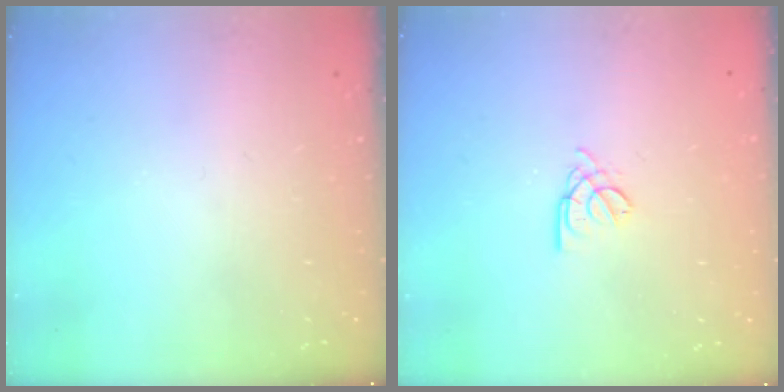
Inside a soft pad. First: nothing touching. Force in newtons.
{"total": 2.6, "press": 2.5, "slide": 0.5}